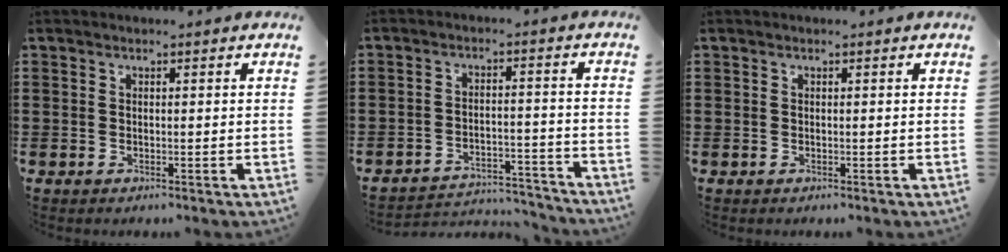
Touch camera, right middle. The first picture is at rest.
{"total": 4.3, "force": [-4.2, 0.7, 0.3], "torque": [-0.008, 0.003, -0.089]}
{"total": 0.0}